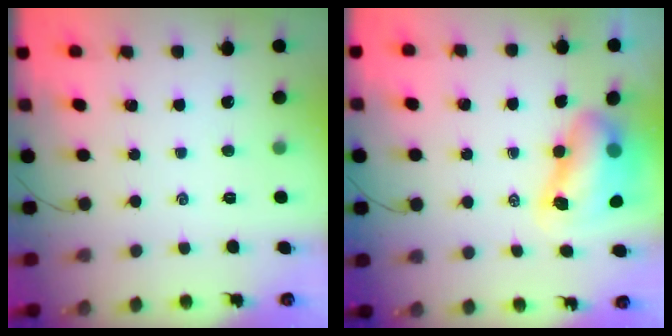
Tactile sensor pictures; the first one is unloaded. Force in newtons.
{"total": 9.9, "press": 9.5, "slide": 2.7}